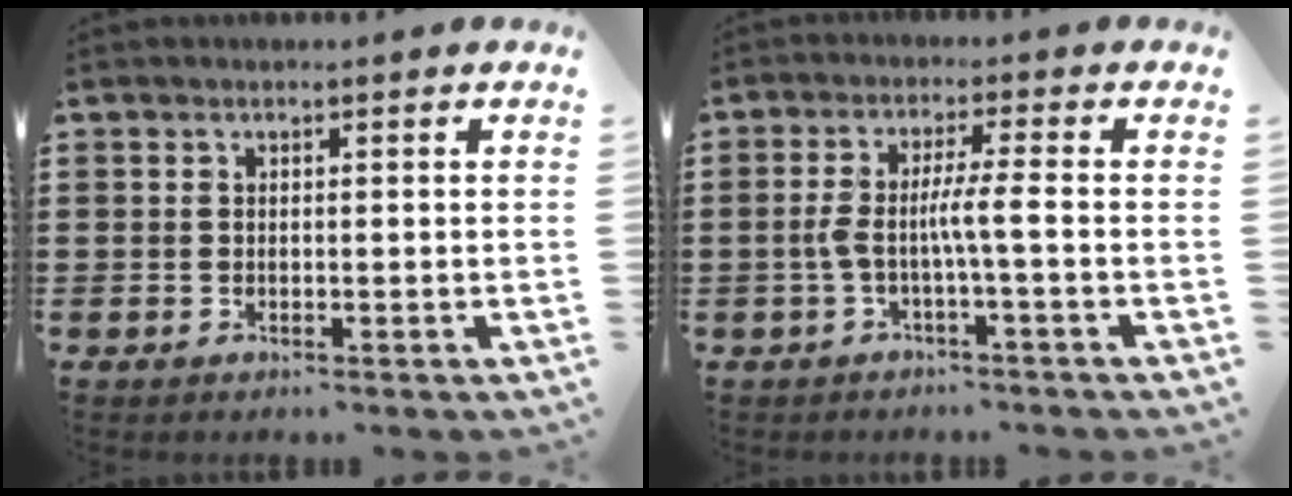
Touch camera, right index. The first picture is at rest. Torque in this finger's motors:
{"motor_torque": [0.95, -0.41, 0.26, 0.15]}